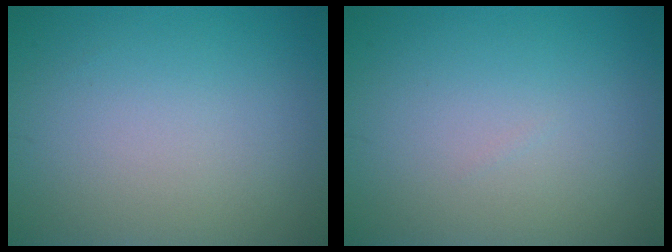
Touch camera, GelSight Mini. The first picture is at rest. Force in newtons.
{"total": 0.0}